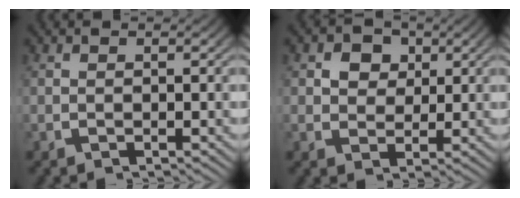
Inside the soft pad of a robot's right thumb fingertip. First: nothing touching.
{"total": 3.3, "force": [0.9, 2.7, 1.6], "torque": [-0.024, -0.013, 0.022]}